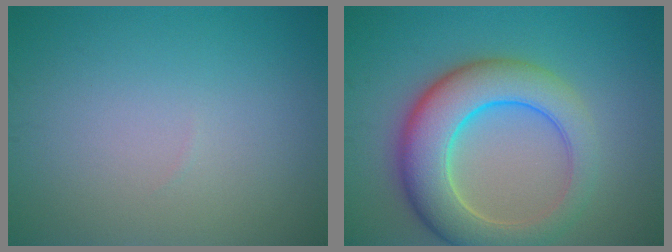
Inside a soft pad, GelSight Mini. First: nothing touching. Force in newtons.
{"total": 8.6, "press": 8.6, "slide": 0.6}